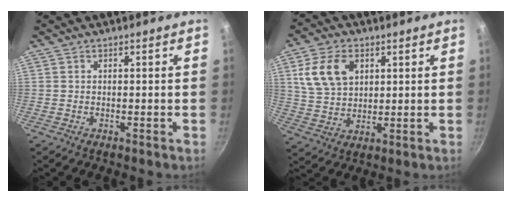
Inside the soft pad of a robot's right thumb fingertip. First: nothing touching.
{"total": 10.8, "force": [3.8, 7.4, 6.9], "torque": [-0.113, -0.008, 0.075]}